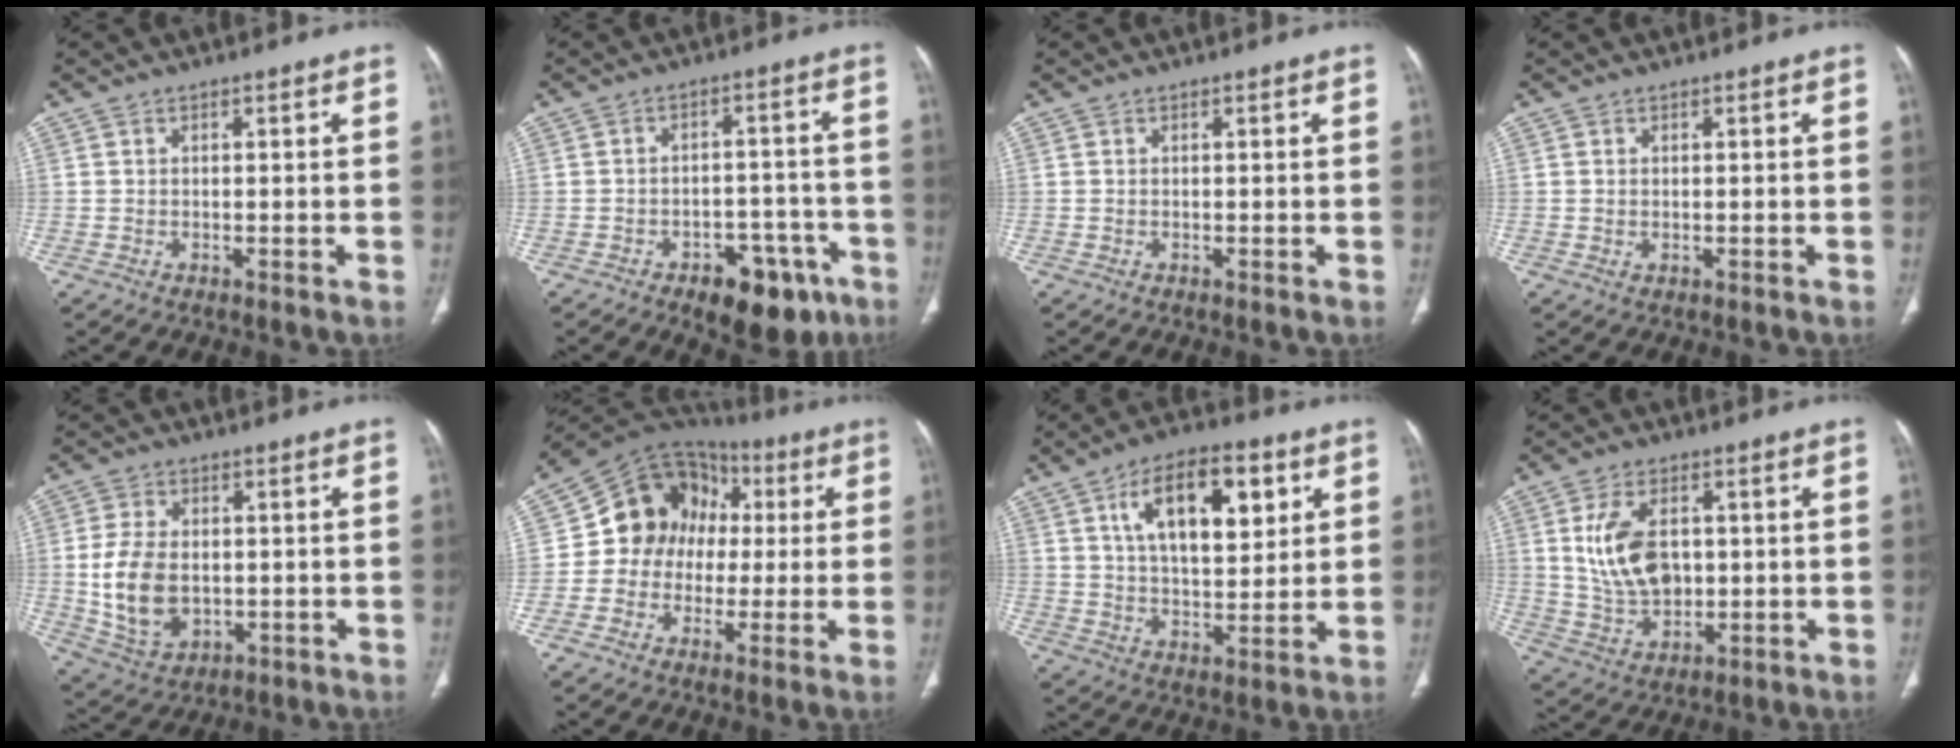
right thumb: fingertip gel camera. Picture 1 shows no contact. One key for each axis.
{"total": 11.9, "fx": -6.8, "fy": 6.5, "fz": 7.2, "tx": -0.060, "ty": 0.043, "tz": -0.087}
{"total": 0.0}
{"total": 0.5, "fx": 0.0, "fy": 0.4, "fz": 0.4, "tx": -0.013, "ty": 0.000, "tz": 0.004}
{"total": 11.7, "fx": -0.6, "fy": 7.8, "fz": 8.6, "tx": -0.157, "ty": -0.003, "tz": 0.003}
{"total": 14.9, "fx": 0.5, "fy": 12.8, "fz": 7.6, "tx": -0.084, "ty": 0.039, "tz": -0.002}
{"total": 16.3, "fx": 6.1, "fy": 8.1, "fz": 12.8, "tx": -0.171, "ty": -0.014, "tz": 0.100}
{"total": 11.5, "fx": 1.8, "fy": 7.3, "fz": 8.6, "tx": -0.149, "ty": -0.008, "tz": 0.047}